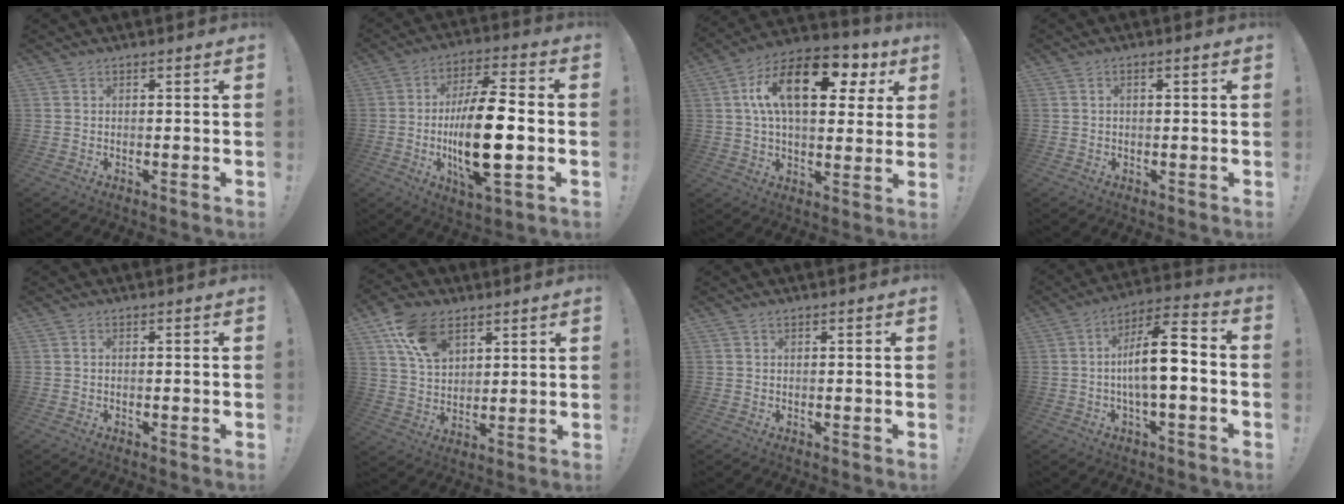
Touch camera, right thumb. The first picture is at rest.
{"total": 19.6, "force": [-2.2, 6.7, 18.3], "torque": [-0.326, -0.003, -0.040]}
{"total": 20.8, "force": [6.5, 10.4, 16.9], "torque": [-0.275, -0.014, 0.103]}
{"total": 1.5, "force": [0.1, 0.3, 1.5], "torque": [-0.028, 0.003, 0.000]}
{"total": 0.0}
{"total": 13.5, "force": [7.5, 8.8, 7.1], "torque": [-0.107, -0.029, 0.143]}
{"total": 0.0}
{"total": 13.5, "force": [-1.6, 4.0, 12.7], "torque": [-0.204, 0.006, -0.033]}